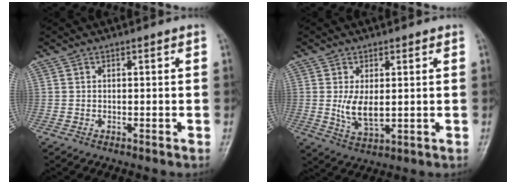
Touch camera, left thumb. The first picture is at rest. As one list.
[{"total": 5.9, "force": [0.5, 3.2, 5.0], "torque": [-0.085, -0.016, 0.018]}]